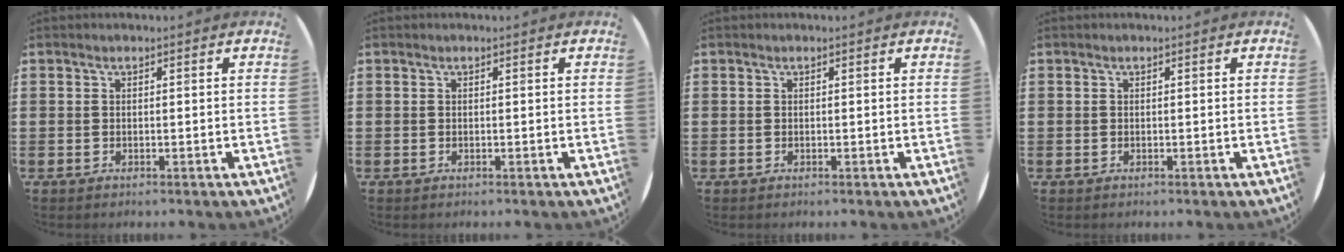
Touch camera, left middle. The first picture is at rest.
{"total": 0.0}
{"total": 0.0}
{"total": 0.0}